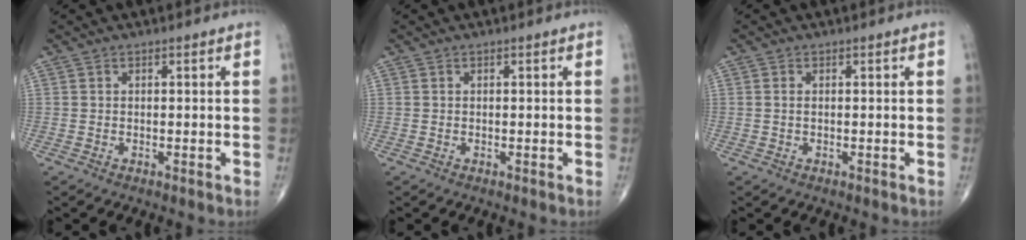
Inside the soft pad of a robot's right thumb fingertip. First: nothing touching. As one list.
[{"total": 0.0}, {"total": 0.6, "force": [0.0, 0.3, 0.5], "torque": [-0.014, 0.003, 0.000]}]